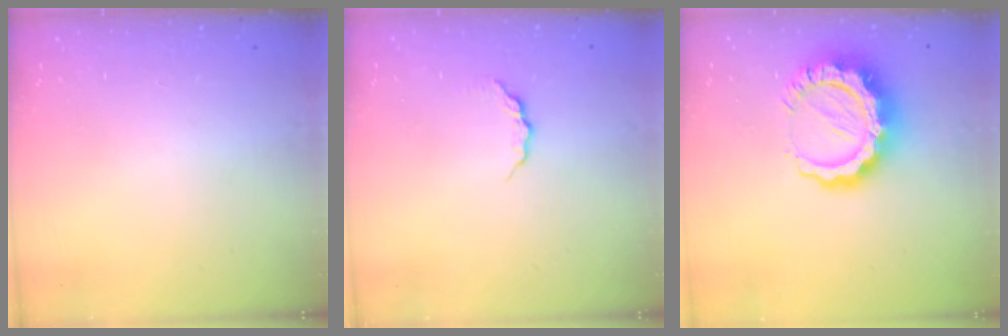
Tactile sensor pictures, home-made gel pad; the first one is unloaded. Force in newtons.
{"total": 3.5, "press": 3.5, "slide": 0.3}
{"total": 12.9, "press": 12.9, "slide": 1.0}